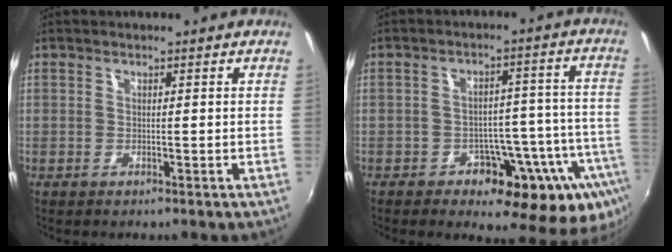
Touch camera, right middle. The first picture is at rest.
{"total": 15.1, "force": [-8.7, 8.6, 8.9], "torque": [-0.102, 0.008, -0.108]}